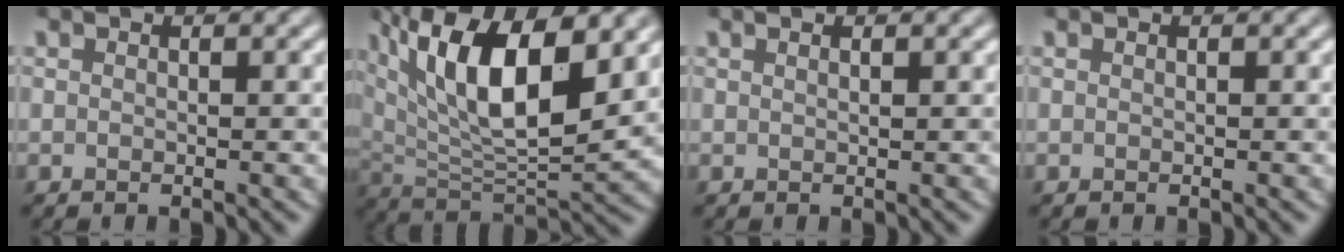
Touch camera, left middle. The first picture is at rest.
{"total": 11.7, "force": [4.5, 4.3, 9.9], "torque": [-0.168, -0.001, 0.080]}
{"total": 0.7, "force": [0.5, 0.2, 0.5], "torque": [-0.004, -0.002, 0.006]}
{"total": 0.0}